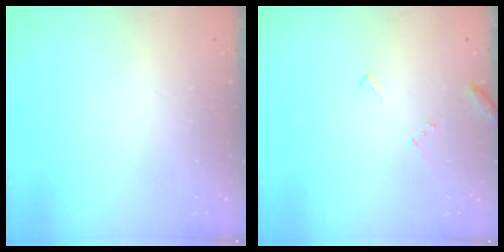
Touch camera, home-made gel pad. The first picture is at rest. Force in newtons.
{"total": 4.3, "press": 4.2, "slide": 0.4}